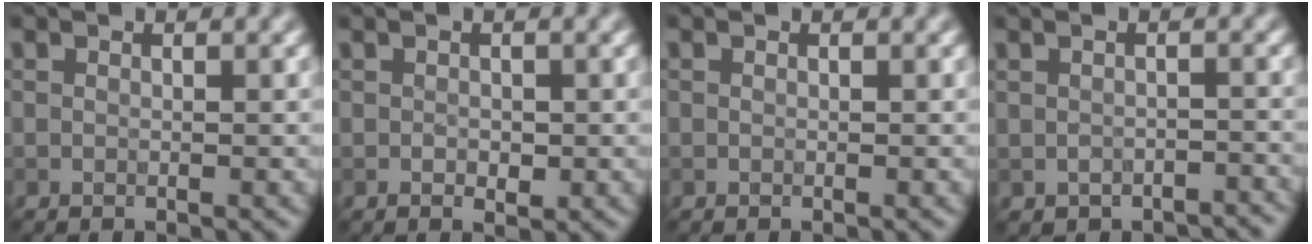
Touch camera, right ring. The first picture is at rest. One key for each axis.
{"total": 0.9, "fx": -0.3, "fy": 0.7, "fz": 0.5, "tx": -0.009, "ty": 0.000, "tz": 0.000}
{"total": 0.0}
{"total": 2.2, "fx": -2.0, "fy": 0.9, "fz": 0.4, "tx": -0.003, "ty": -0.005, "tz": -0.020}